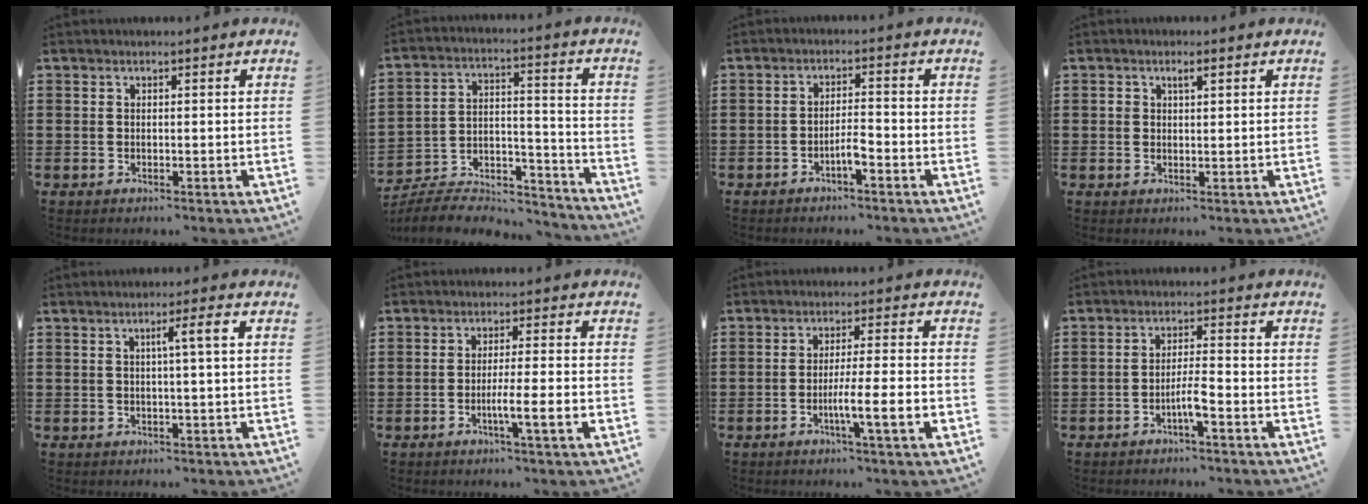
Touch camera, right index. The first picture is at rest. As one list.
[{"total": 6.7, "force": [-6.1, 1.7, 1.9], "torque": [-0.032, 0.008, -0.121]}, {"total": 2.9, "force": [-1.8, 0.4, 2.3], "torque": [-0.050, 0.001, -0.035]}, {"total": 1.5, "force": [0.5, 0.9, 1.1], "torque": [-0.024, 0.009, 0.008]}, {"total": 3.4, "force": [0.6, -0.2, 3.4], "torque": [-0.061, -0.001, 0.005]}, {"total": 5.0, "force": [-1.9, -0.1, 4.6], "torque": [-0.076, -0.010, -0.032]}, {"total": 6.7, "force": [-2.3, 0.2, 6.3], "torque": [-0.111, -0.012, -0.041]}, {"total": 3.6, "force": [-1.9, 0.2, 3.1], "torque": [-0.062, 0.000, -0.037]}]